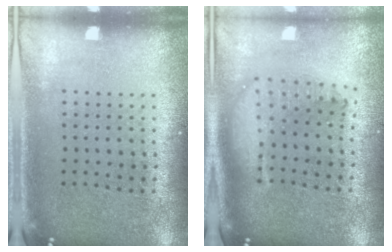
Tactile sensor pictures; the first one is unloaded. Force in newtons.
{"total": 2.0, "press": 1.6, "slide": 1.2}